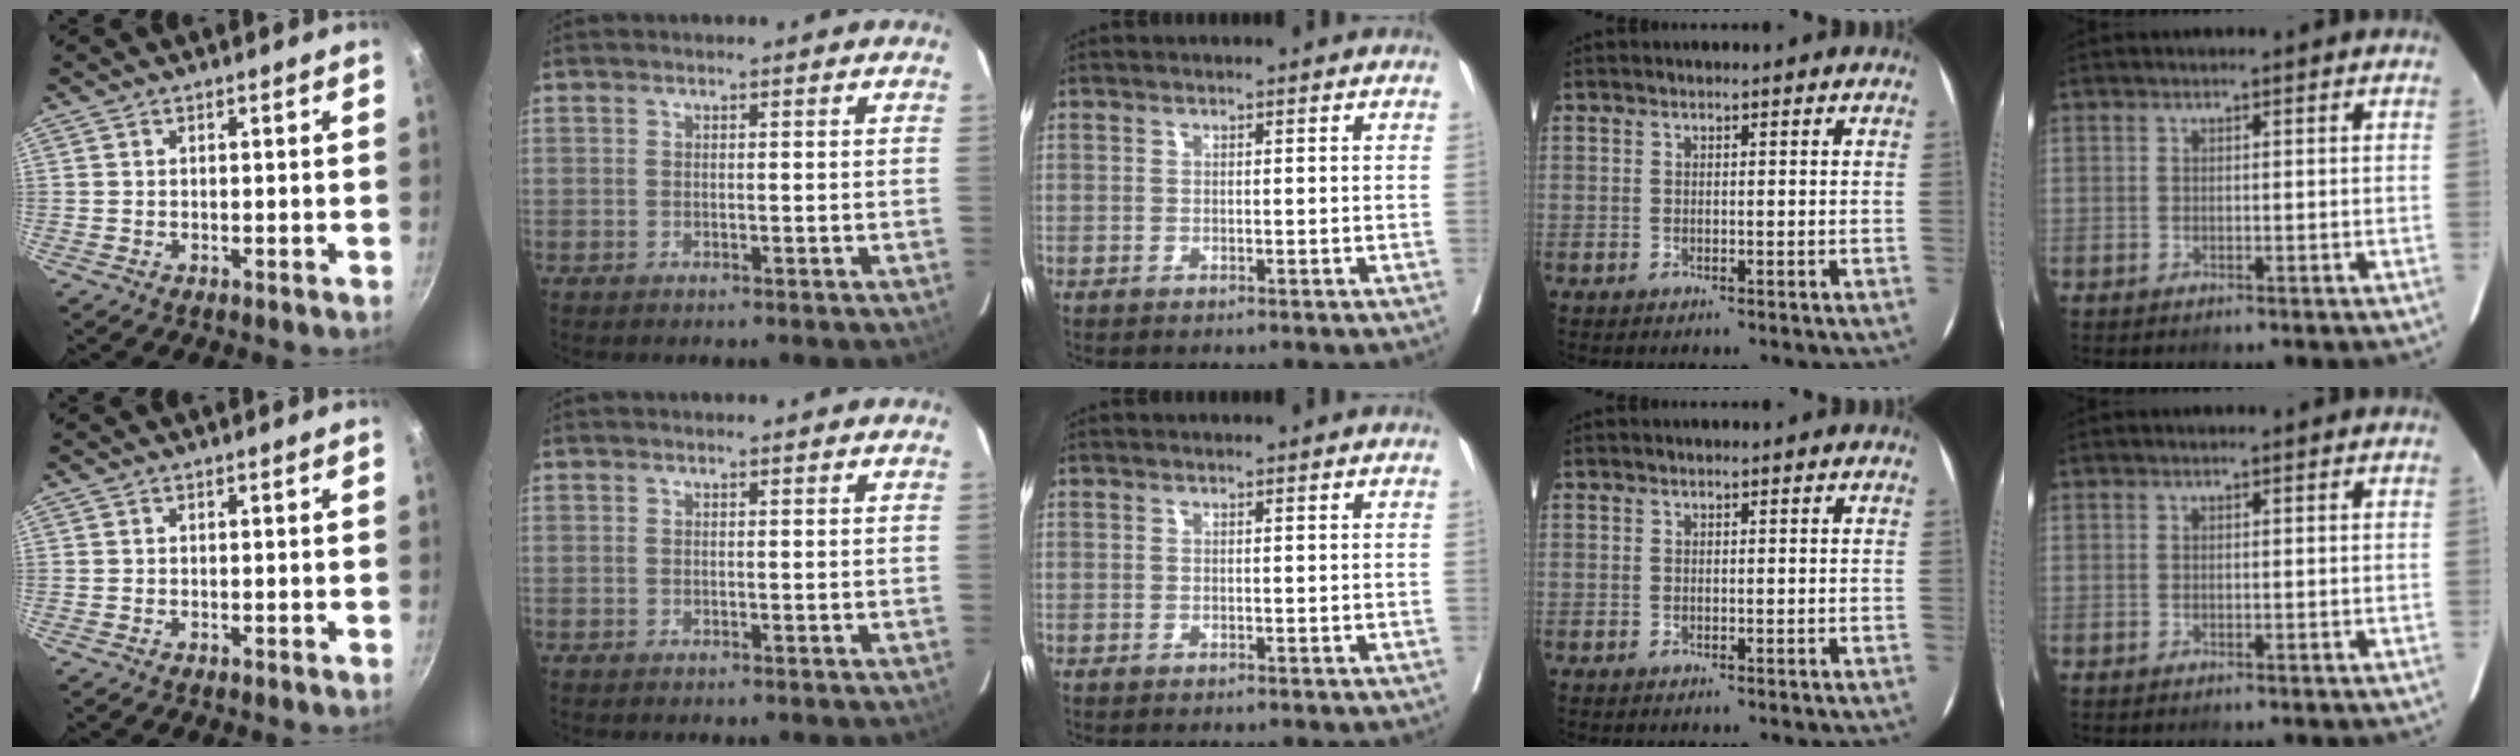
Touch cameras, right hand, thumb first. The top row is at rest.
{}